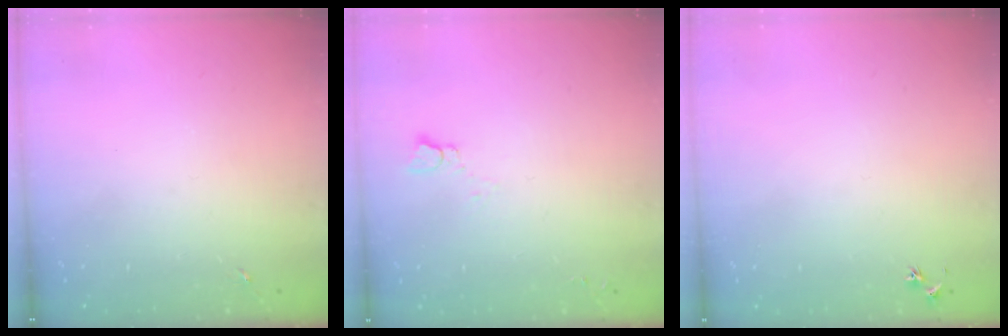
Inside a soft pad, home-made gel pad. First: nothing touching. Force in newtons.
{"total": 2.5, "press": 2.5, "slide": 0.2}
{"total": 2.5, "press": 2.5, "slide": 0.3}